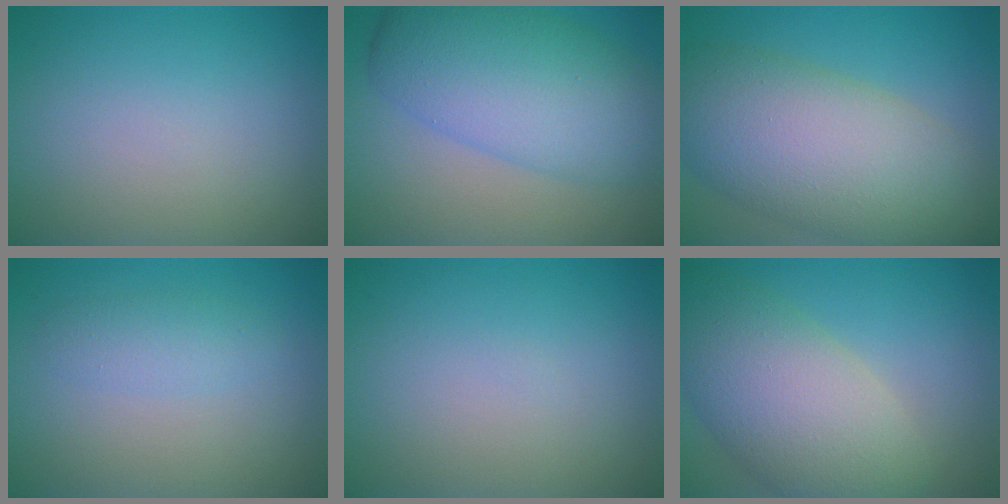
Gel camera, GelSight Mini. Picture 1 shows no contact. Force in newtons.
{"total": 8.2, "press": 8.2, "slide": 0.1}
{"total": 11.1, "press": 11.1, "slide": 0.6}
{"total": 1.8, "press": 1.8, "slide": 0.0}
{"total": 0.0}
{"total": 9.2, "press": 9.2, "slide": 0.8}